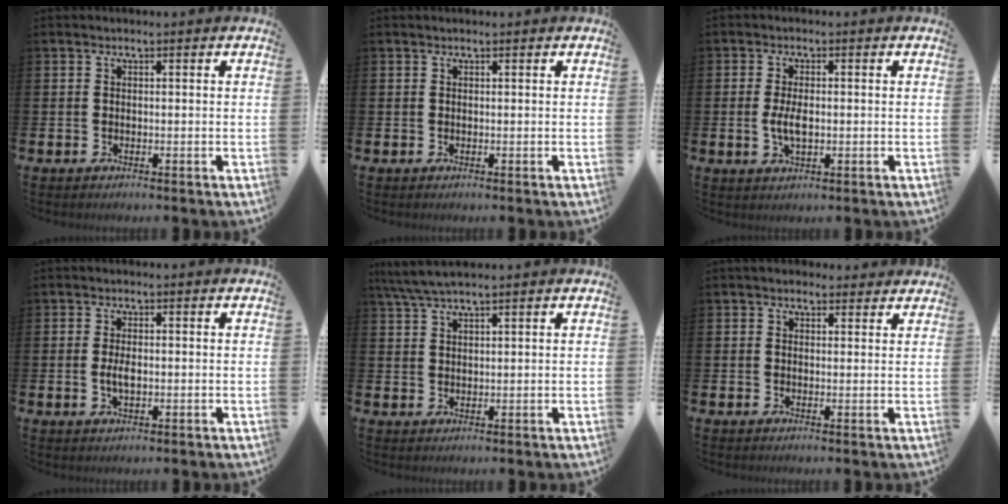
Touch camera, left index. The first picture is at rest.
{"total": 0.0}
{"total": 3.5, "force": [-0.2, 1.6, 3.1], "torque": [-0.048, 0.000, -0.006]}
{"total": 2.3, "force": [-0.1, 1.1, 2.0], "torque": [-0.036, 0.002, -0.004]}
{"total": 3.8, "force": [3.2, 0.3, 1.9], "torque": [-0.050, -0.003, 0.061]}
{"total": 1.8, "force": [1.6, 0.8, 0.1], "torque": [0.005, 0.000, 0.027]}